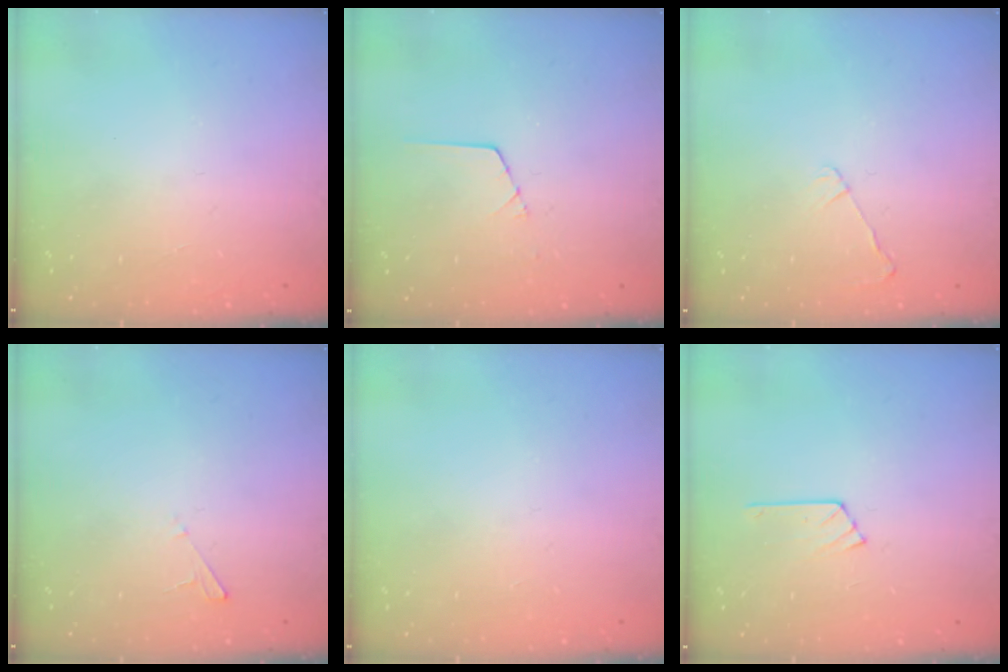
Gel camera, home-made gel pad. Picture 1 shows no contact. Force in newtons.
{"total": 1.3, "press": 1.3, "slide": 0.2}
{"total": 2.6, "press": 2.6, "slide": 0.5}
{"total": 2.0, "press": 2.0, "slide": 0.2}
{"total": 1.9, "press": 1.9, "slide": 0.3}
{"total": 5.7, "press": 5.7, "slide": 0.6}